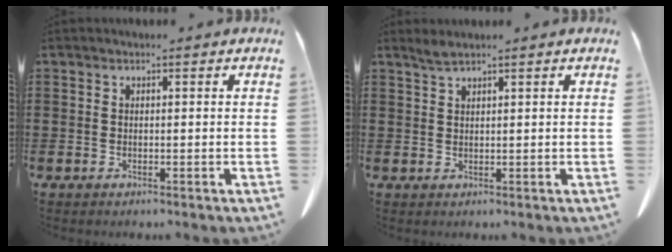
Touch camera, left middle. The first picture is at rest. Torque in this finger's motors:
{"motor_torque": [-0.03, 0.07, 0.04, 0.01]}